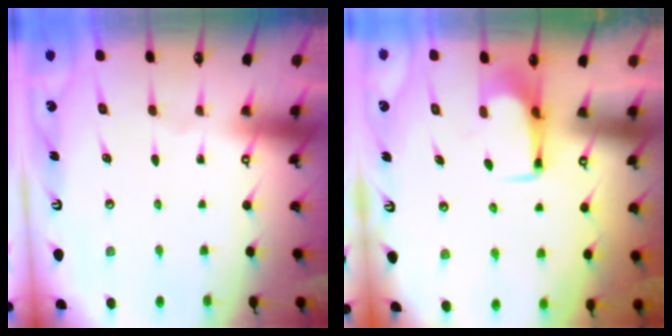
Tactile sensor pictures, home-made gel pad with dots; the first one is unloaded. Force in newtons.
{"total": 1.7, "press": 1.6, "slide": 0.5}